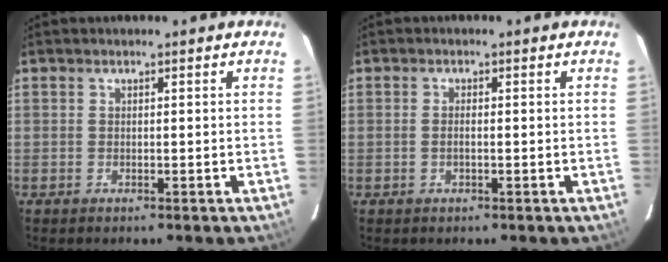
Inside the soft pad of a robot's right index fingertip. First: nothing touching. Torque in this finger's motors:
{"motor_torque": [-0.09, 0.05, -0.06, -0.01]}